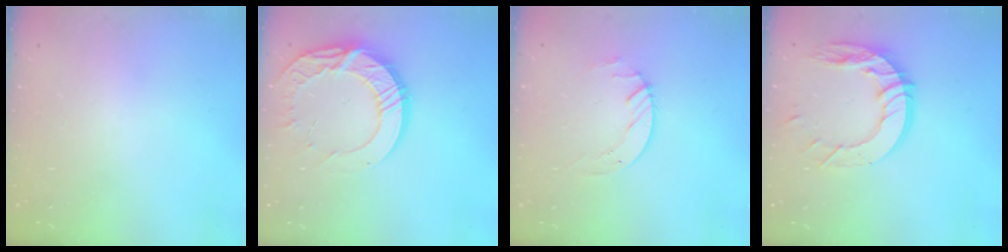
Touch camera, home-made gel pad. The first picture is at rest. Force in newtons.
{"total": 15.4, "press": 15.3, "slide": 1.6}
{"total": 4.2, "press": 4.1, "slide": 0.4}
{"total": 14.0, "press": 13.9, "slide": 1.5}